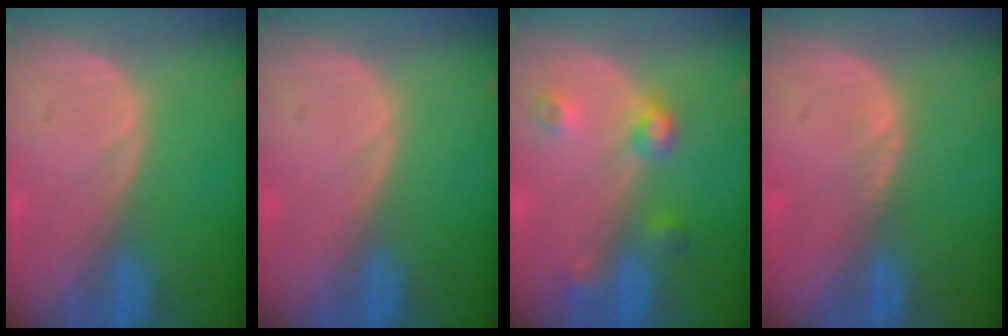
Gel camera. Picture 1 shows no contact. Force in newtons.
{"total": 0.0}
{"total": 4.5, "press": 4.0, "slide": 2.1}
{"total": 0.8, "press": 0.7, "slide": 0.5}